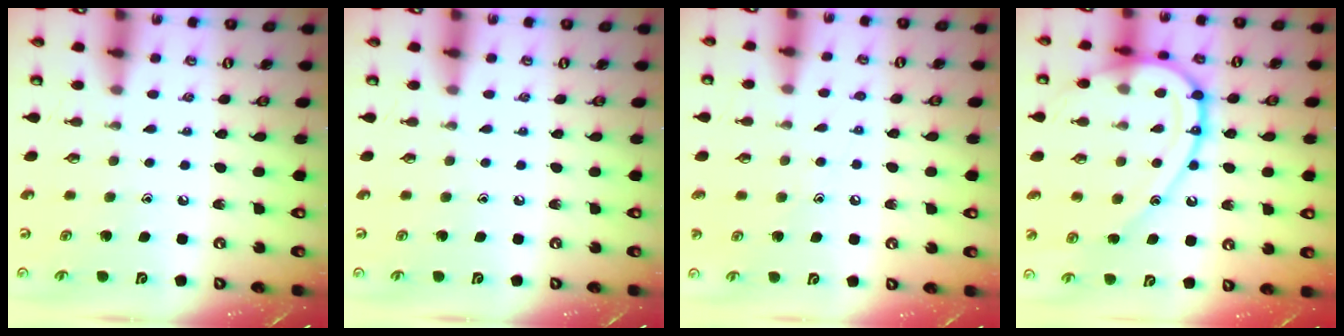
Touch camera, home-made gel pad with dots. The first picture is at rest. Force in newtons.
{"total": 0.0}
{"total": 6.6, "press": 6.5, "slide": 0.5}
{"total": 17.4, "press": 17.3, "slide": 1.8}